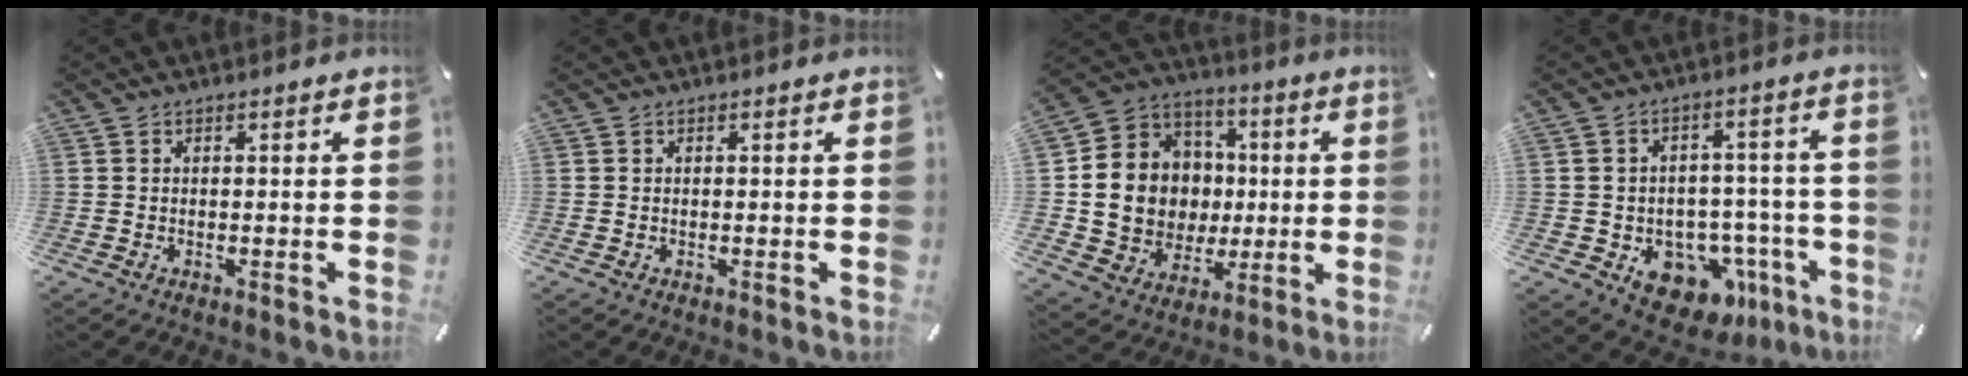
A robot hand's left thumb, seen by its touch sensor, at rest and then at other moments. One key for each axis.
{"total": 0.0}
{"total": 14.9, "fx": 0.0, "fy": 14.1, "fz": 4.9, "tx": -0.106, "ty": -0.010, "tz": 0.021}
{"total": 11.2, "fx": -5.5, "fy": 8.4, "fz": 4.9, "tx": -0.038, "ty": 0.029, "tz": -0.079}